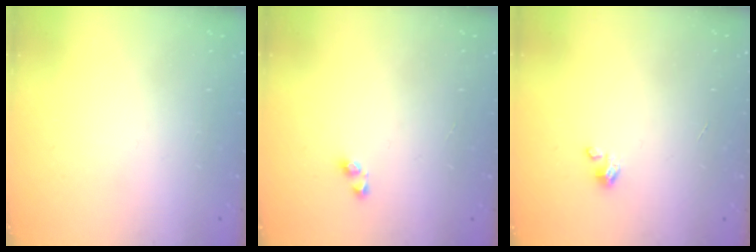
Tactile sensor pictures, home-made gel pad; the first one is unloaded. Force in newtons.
{"total": 2.9, "press": 2.9, "slide": 0.2}
{"total": 2.0, "press": 1.9, "slide": 0.3}